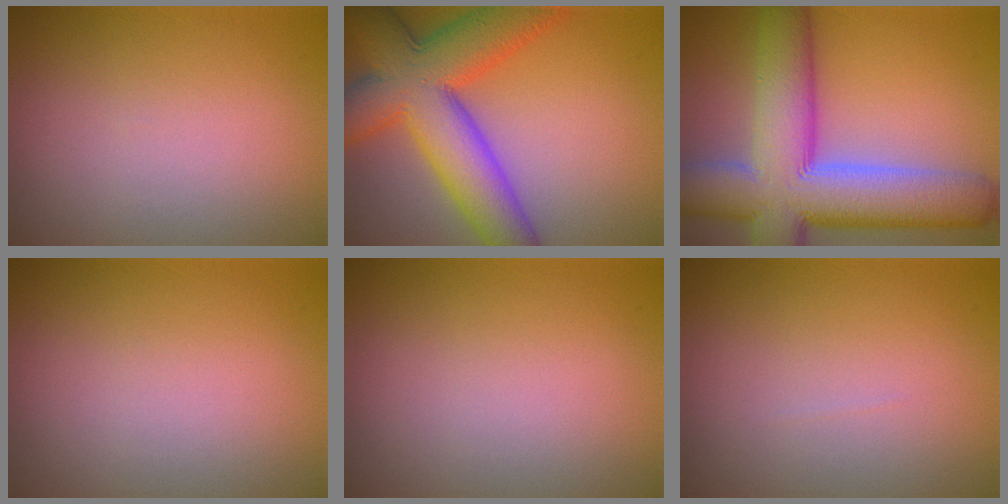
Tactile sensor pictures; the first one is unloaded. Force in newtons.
{"total": 10.8, "press": 10.8, "slide": 0.4}
{"total": 13.3, "press": 13.2, "slide": 0.7}
{"total": 0.0}
{"total": 0.0}
{"total": 0.0}